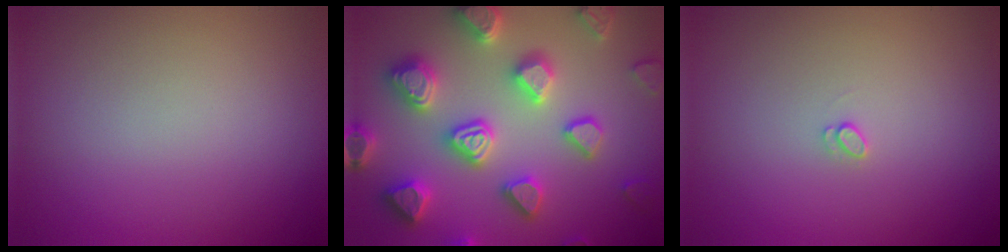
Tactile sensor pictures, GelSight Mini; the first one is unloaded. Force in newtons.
{"total": 7.4, "press": 7.3, "slide": 1.6}
{"total": 0.7, "press": 0.7, "slide": 0.1}